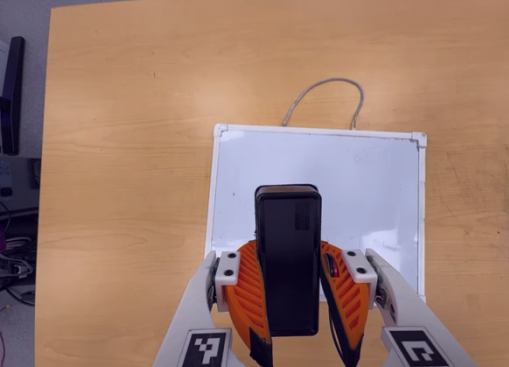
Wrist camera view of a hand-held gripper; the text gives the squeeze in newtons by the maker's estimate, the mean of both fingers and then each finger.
{"total": 8.5, "left": 7.3, "right": 9.6}